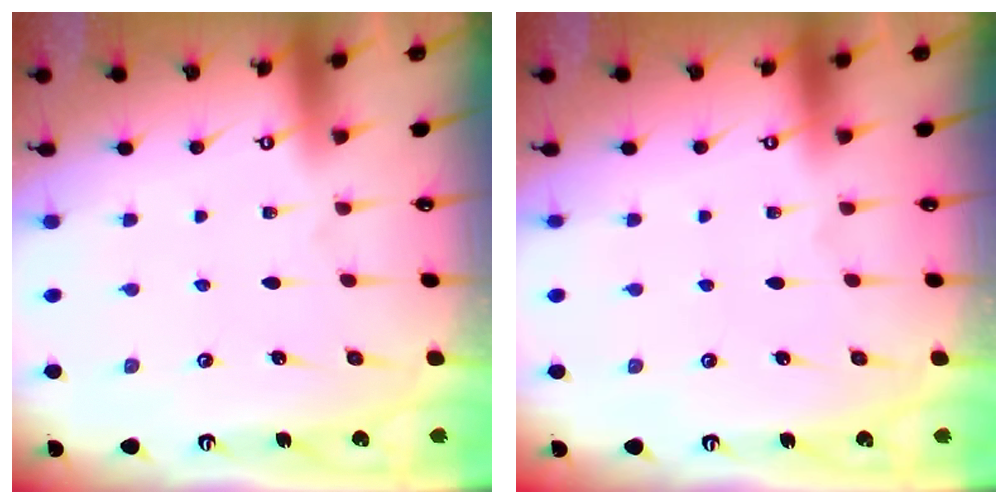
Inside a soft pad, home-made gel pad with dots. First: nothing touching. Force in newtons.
{"total": 0.0}